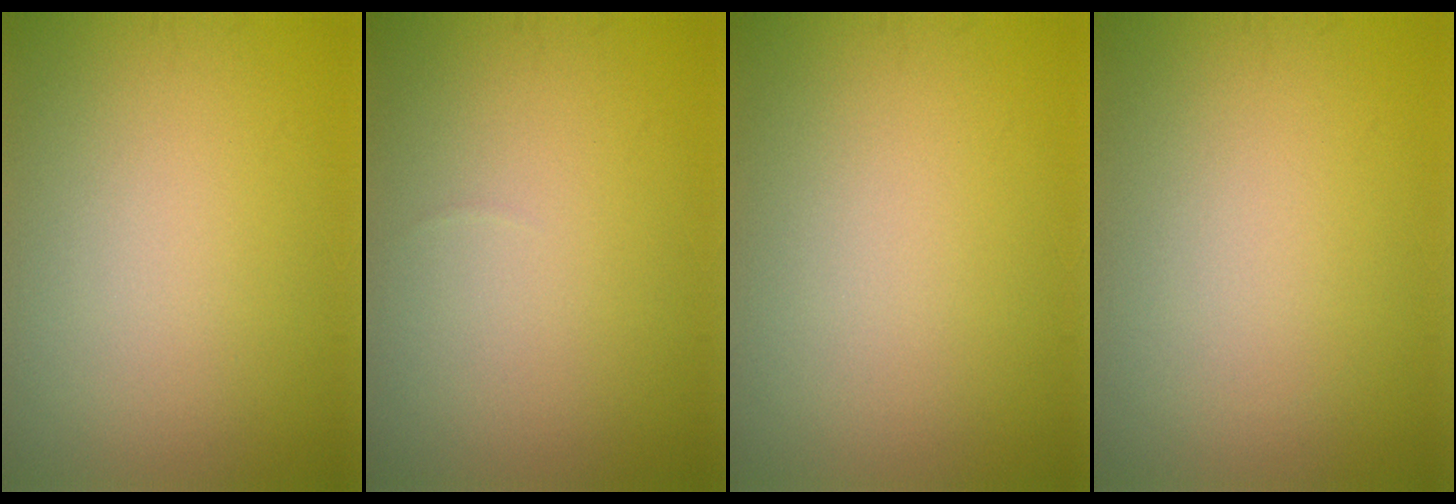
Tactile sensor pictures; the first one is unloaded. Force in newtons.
{"total": 0.0}
{"total": 0.0}
{"total": 0.0}